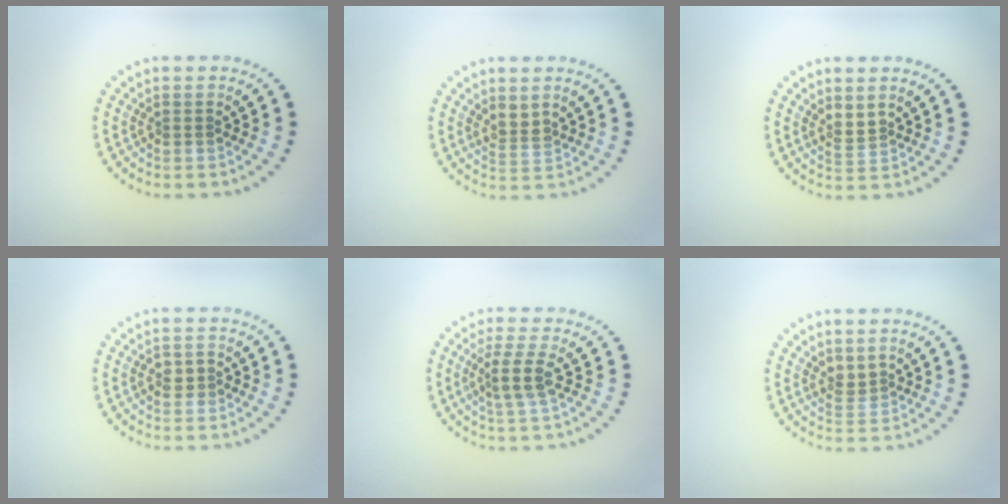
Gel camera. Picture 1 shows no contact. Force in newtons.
{"total": 1.9, "press": 1.3, "slide": 1.3}
{"total": 1.2, "press": 0.7, "slide": 1.0}
{"total": 1.3, "press": 1.3, "slide": 0.2}
{"total": 2.5, "press": 2.0, "slide": 1.5}
{"total": 1.3, "press": 0.9, "slide": 0.8}